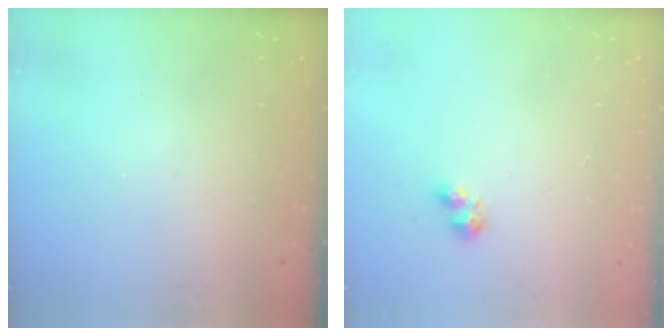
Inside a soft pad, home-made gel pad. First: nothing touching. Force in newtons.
{"total": 4.0, "press": 3.9, "slide": 0.7}